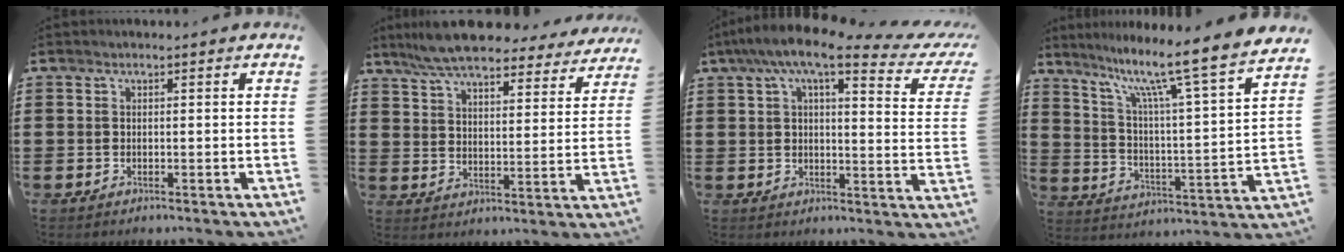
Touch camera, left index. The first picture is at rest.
{"total": 8.7, "force": [7.9, 1.0, 3.4], "torque": [-0.096, -0.034, 0.144]}
{"total": 8.8, "force": [6.4, 1.3, 5.9], "torque": [-0.123, -0.026, 0.105]}
{"total": 10.4, "force": [8.5, -0.9, 5.9], "torque": [-0.122, -0.073, 0.125]}